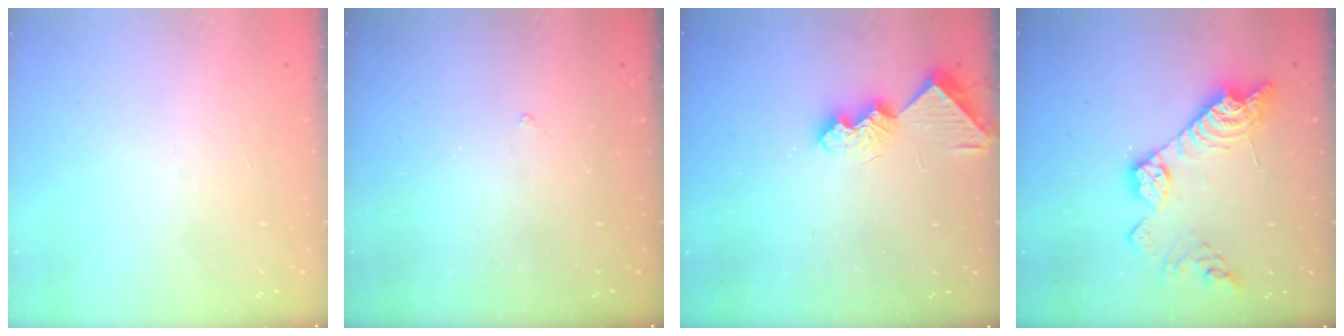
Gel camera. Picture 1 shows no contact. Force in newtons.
{"total": 2.0, "press": 1.9, "slide": 0.3}
{"total": 8.9, "press": 8.9, "slide": 0.4}
{"total": 16.6, "press": 16.5, "slide": 1.3}